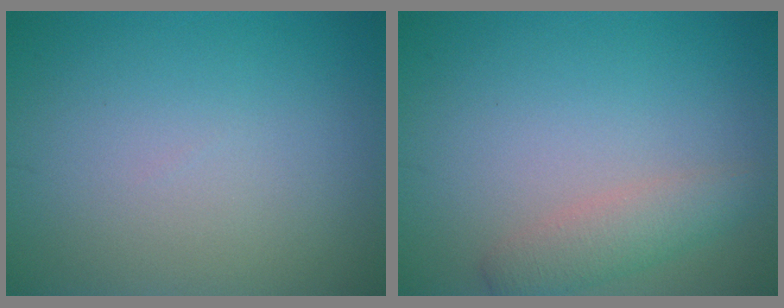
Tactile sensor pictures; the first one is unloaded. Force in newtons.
{"total": 2.6, "press": 2.6, "slide": 0.1}